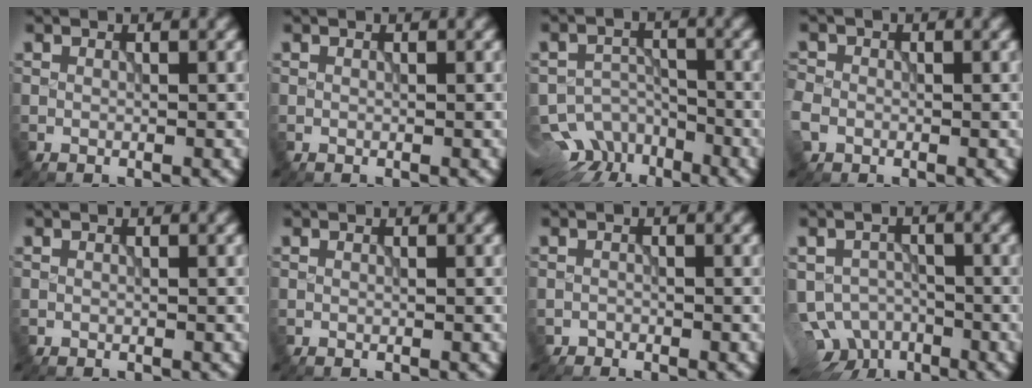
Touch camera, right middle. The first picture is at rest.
{"total": 0.0}
{"total": 9.9, "force": [-7.2, 6.1, 3.2], "torque": [-0.048, -0.021, -0.088]}
{"total": 3.6, "force": [-1.6, 3.0, 1.4], "torque": [-0.032, -0.005, -0.027]}
{"total": 0.0}
{"total": 0.0}
{"total": 0.9, "force": [-0.8, 0.4, -0.3], "torque": [0.009, 0.000, -0.015]}
{"total": 8.2, "force": [-5.0, 5.2, 3.9], "torque": [-0.049, -0.014, -0.064]}